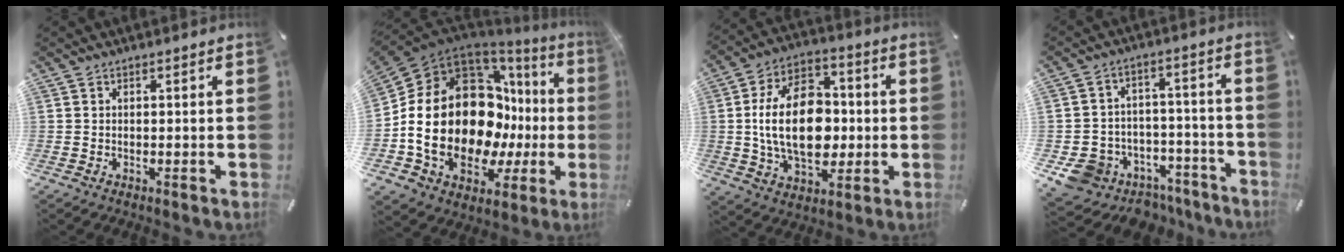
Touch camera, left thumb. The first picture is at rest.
{"total": 26.2, "force": [0.0, 17.3, 19.7], "torque": [-0.367, -0.046, 0.034]}
{"total": 19.7, "force": [-0.4, 12.9, 14.9], "torque": [-0.296, 0.006, -0.011]}
{"total": 10.1, "force": [-5.5, 8.2, 1.9], "torque": [-0.030, 0.038, -0.081]}